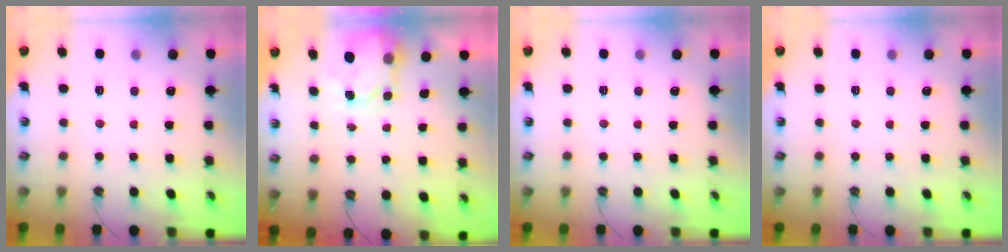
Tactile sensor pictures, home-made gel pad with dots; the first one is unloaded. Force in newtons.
{"total": 4.4, "press": 4.4, "slide": 0.2}
{"total": 0.0}
{"total": 0.0}